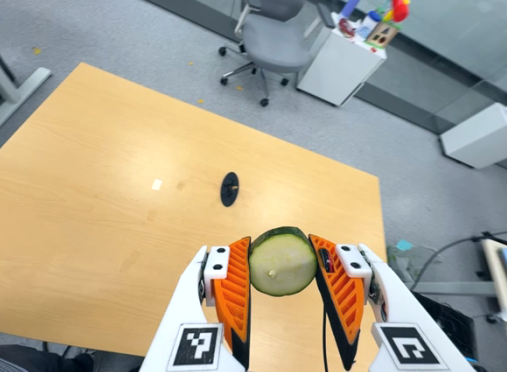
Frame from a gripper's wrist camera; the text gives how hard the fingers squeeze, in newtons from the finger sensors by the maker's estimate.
{"total": 10.9, "left": 10.0, "right": 11.9}